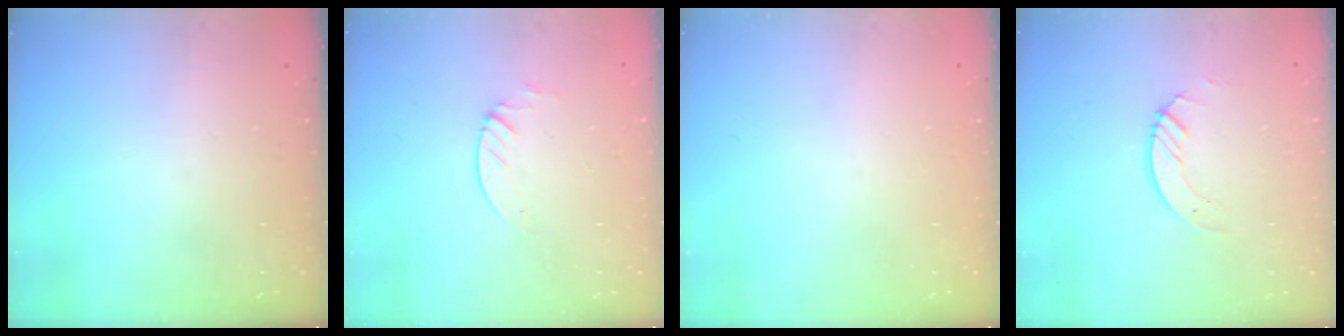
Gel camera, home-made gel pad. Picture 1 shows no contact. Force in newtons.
{"total": 2.1, "press": 2.1, "slide": 0.2}
{"total": 0.0}
{"total": 3.0, "press": 3.0, "slide": 0.2}